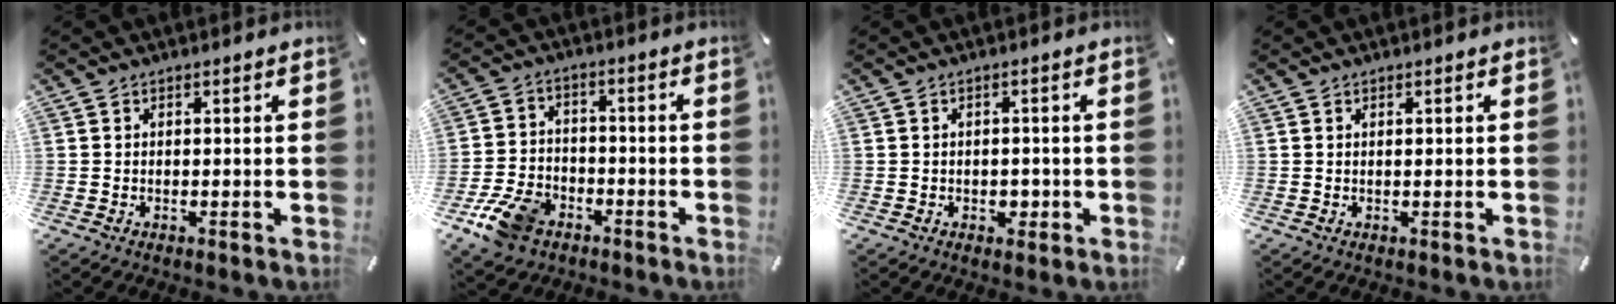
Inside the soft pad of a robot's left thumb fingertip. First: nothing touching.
{"total": 10.6, "force": [-6.0, 7.3, 4.8], "torque": [-0.091, 0.038, -0.110]}
{"total": 2.6, "force": [-0.7, 2.1, 1.2], "torque": [-0.015, -0.001, -0.016]}
{"total": 0.7, "force": [0.1, 0.0, 0.7], "torque": [-0.011, -0.002, 0.002]}